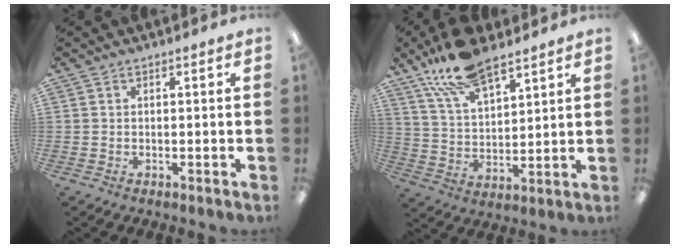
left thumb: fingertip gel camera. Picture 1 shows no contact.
{"total": 15.5, "force": [11.1, 6.3, 8.8], "torque": [-0.170, -0.043, 0.201]}